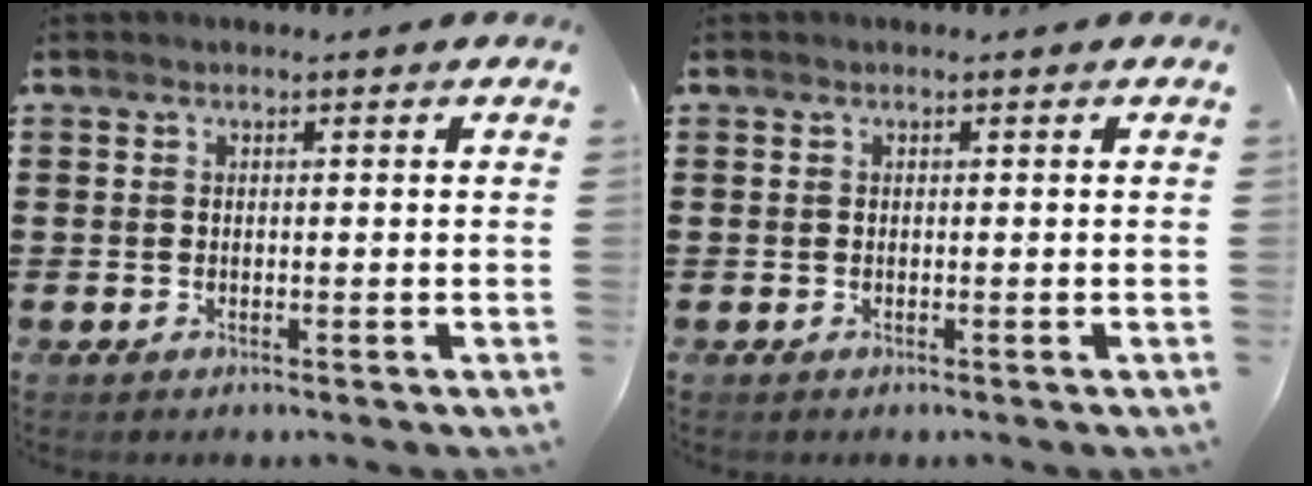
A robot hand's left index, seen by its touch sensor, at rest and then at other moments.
{"total": 0.0}